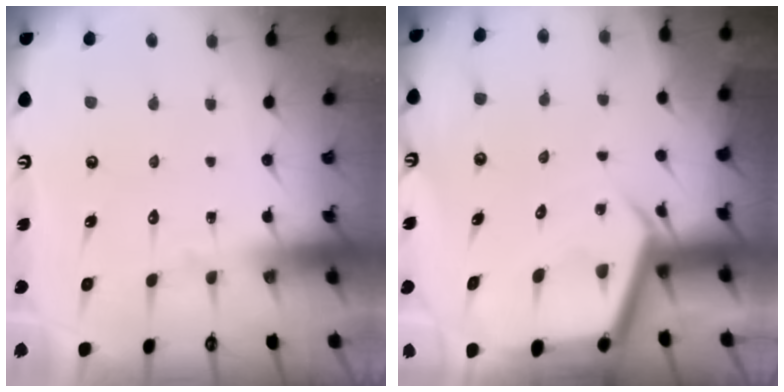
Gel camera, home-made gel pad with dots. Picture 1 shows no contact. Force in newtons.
{"total": 5.2, "press": 5.2, "slide": 0.4}